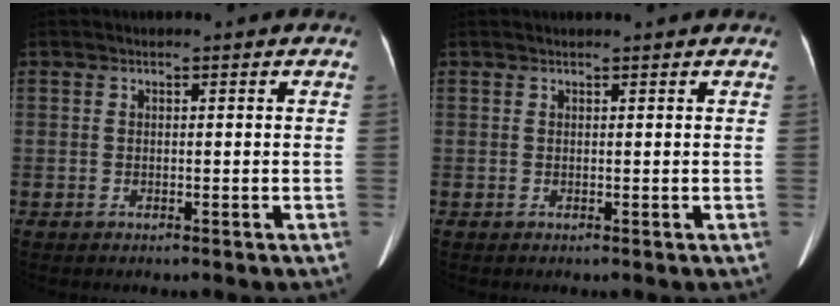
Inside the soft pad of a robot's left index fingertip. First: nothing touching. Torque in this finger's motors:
{"motor_torque": [0.33, -0.19, 0.09, 0.04]}